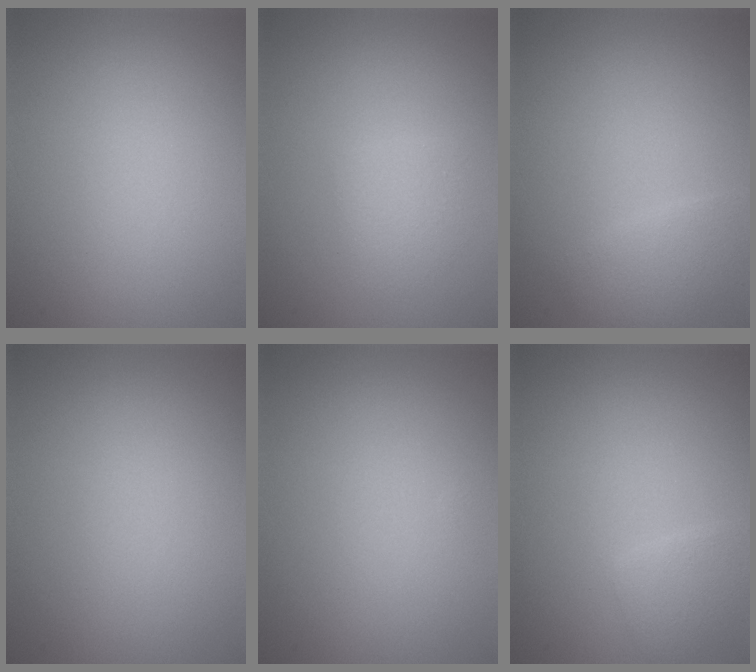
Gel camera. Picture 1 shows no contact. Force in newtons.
{"total": 1.6, "press": 1.6, "slide": 0.1}
{"total": 1.9, "press": 1.9, "slide": 0.1}
{"total": 0.0}
{"total": 0.0}
{"total": 1.7, "press": 1.7, "slide": 0.1}